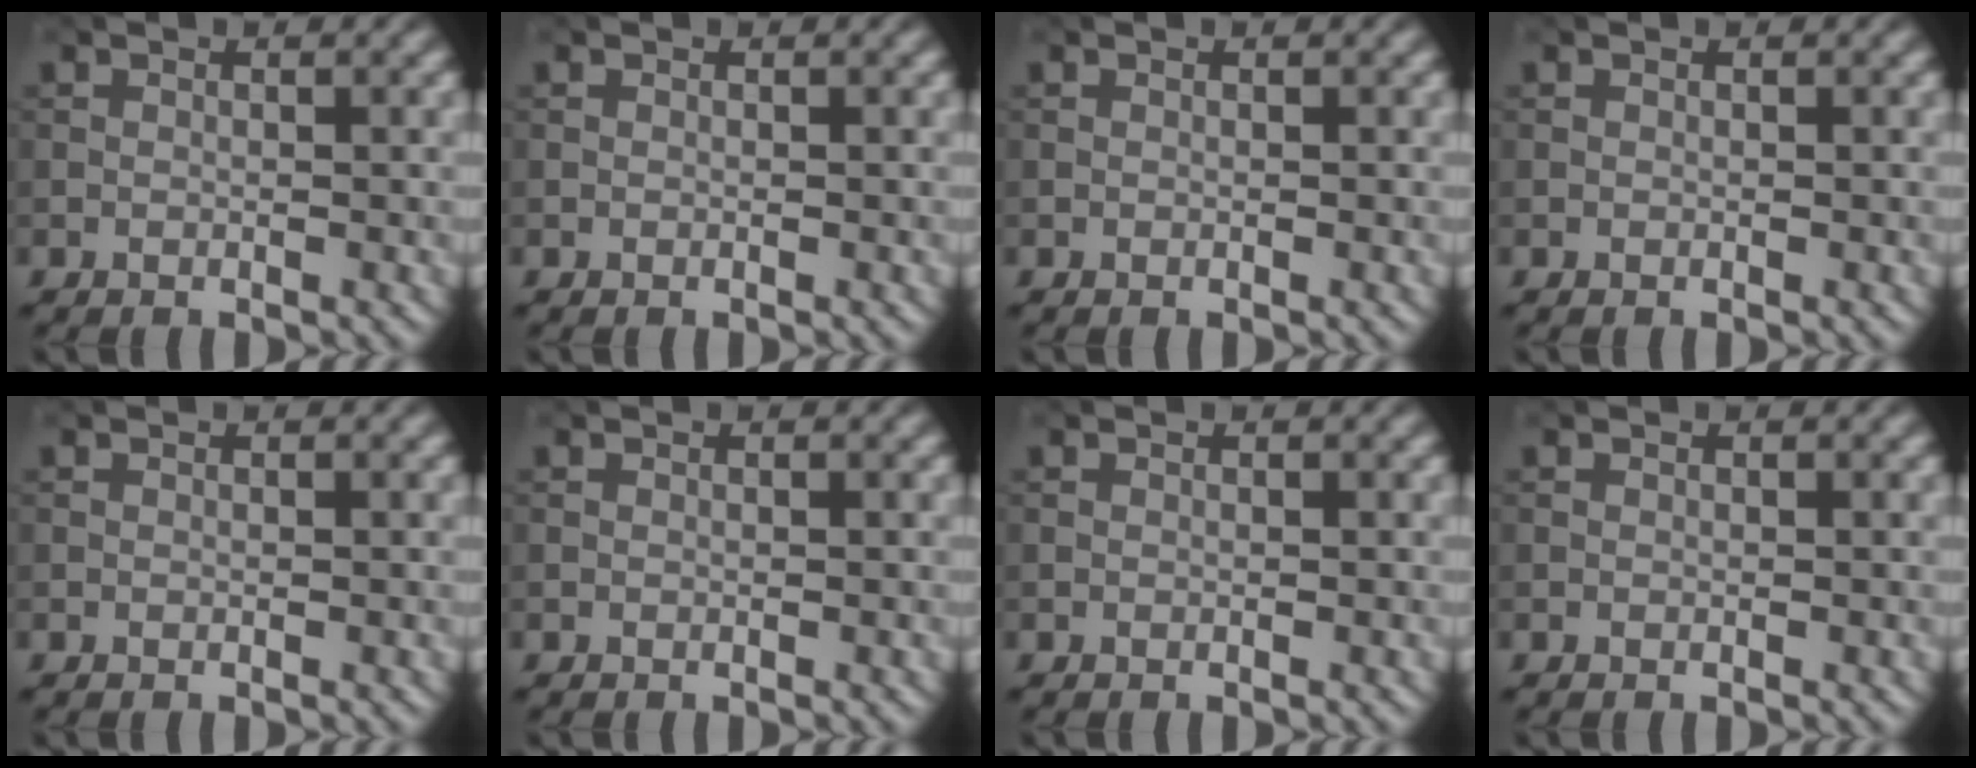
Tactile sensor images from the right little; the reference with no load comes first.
{"total": 0.0}
{"total": 0.0}
{"total": 0.0}
{"total": 0.0}
{"total": 0.0}
{"total": 0.0}
{"total": 0.0}